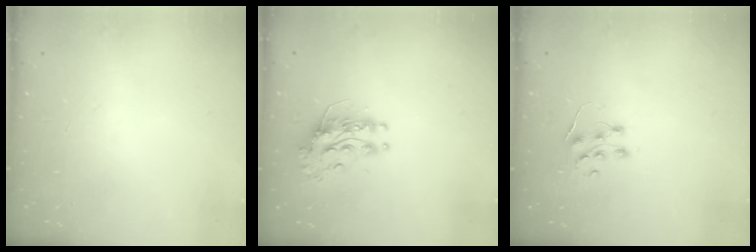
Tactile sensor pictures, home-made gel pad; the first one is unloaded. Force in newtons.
{"total": 10.5, "press": 10.5, "slide": 0.3}
{"total": 7.1, "press": 7.1, "slide": 0.6}